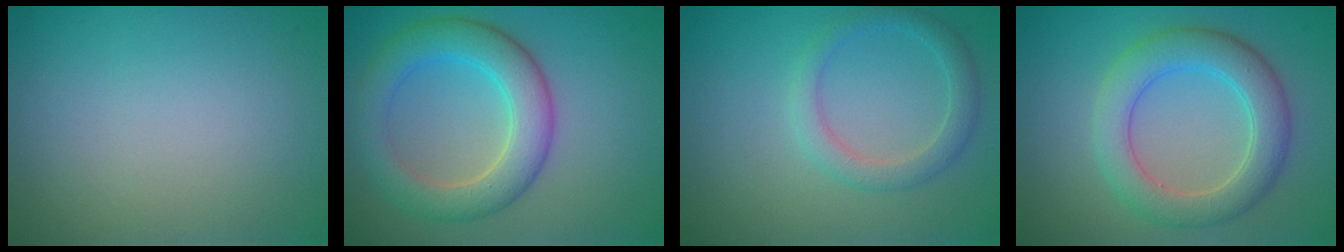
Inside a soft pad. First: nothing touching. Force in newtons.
{"total": 5.9, "press": 5.9, "slide": 0.1}
{"total": 2.4, "press": 2.4, "slide": 0.2}
{"total": 5.3, "press": 5.2, "slide": 0.4}